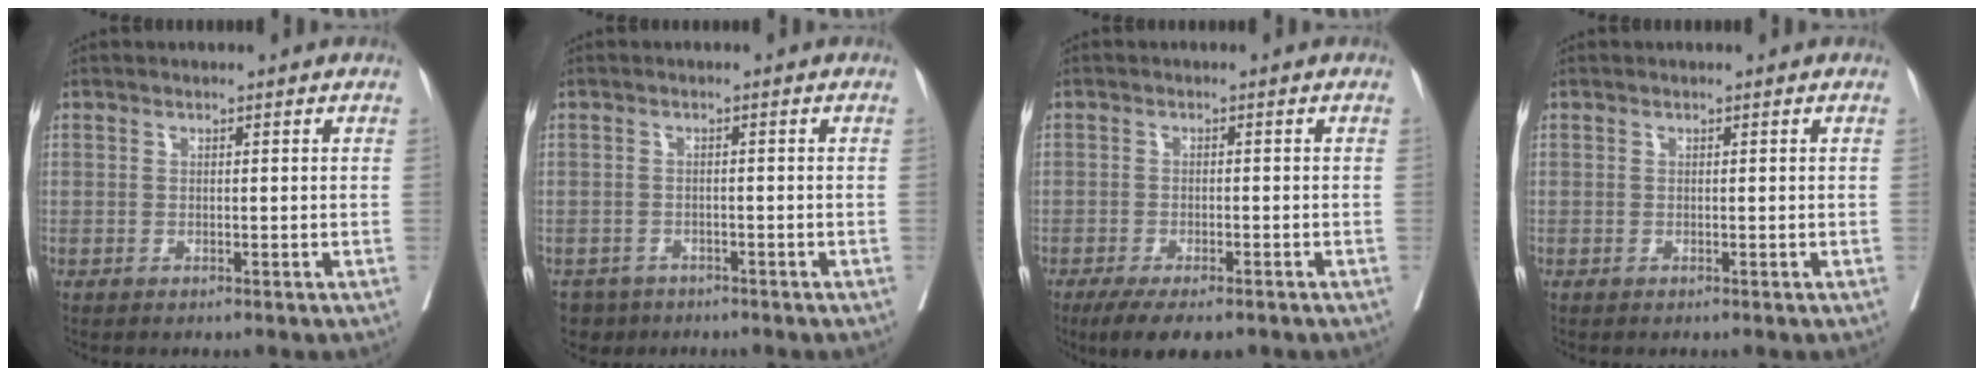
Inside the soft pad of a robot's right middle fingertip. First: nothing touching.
{"total": 4.3, "force": [-3.3, 2.7, 0.0], "torque": [0.002, 0.001, -0.056]}
{"total": 7.3, "force": [-5.4, 2.4, 4.3], "torque": [-0.064, -0.011, -0.084]}
{"total": 0.0}